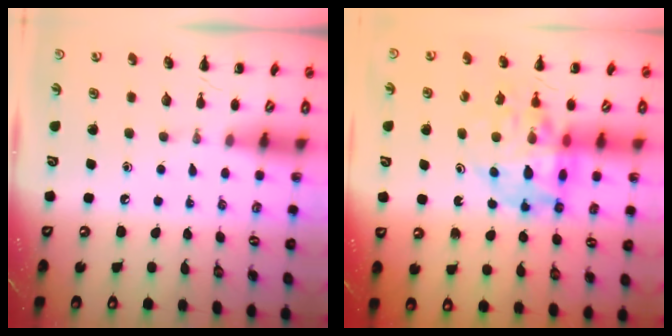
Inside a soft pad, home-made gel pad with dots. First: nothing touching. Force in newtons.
{"total": 15.5, "press": 15.0, "slide": 4.0}